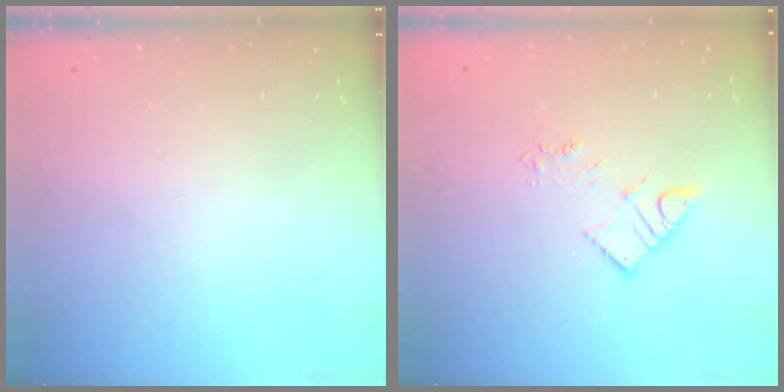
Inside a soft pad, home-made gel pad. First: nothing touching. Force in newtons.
{"total": 7.1, "press": 7.1, "slide": 0.6}